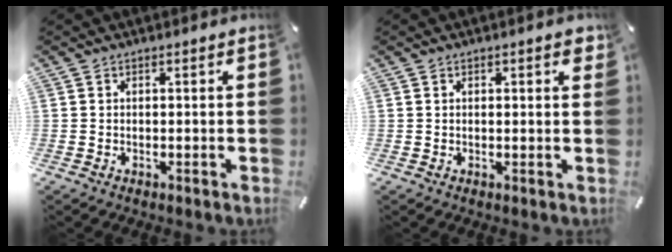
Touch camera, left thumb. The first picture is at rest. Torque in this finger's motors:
{"motor_torque": [0.20, -0.25, -0.04, -0.03, 0.00]}